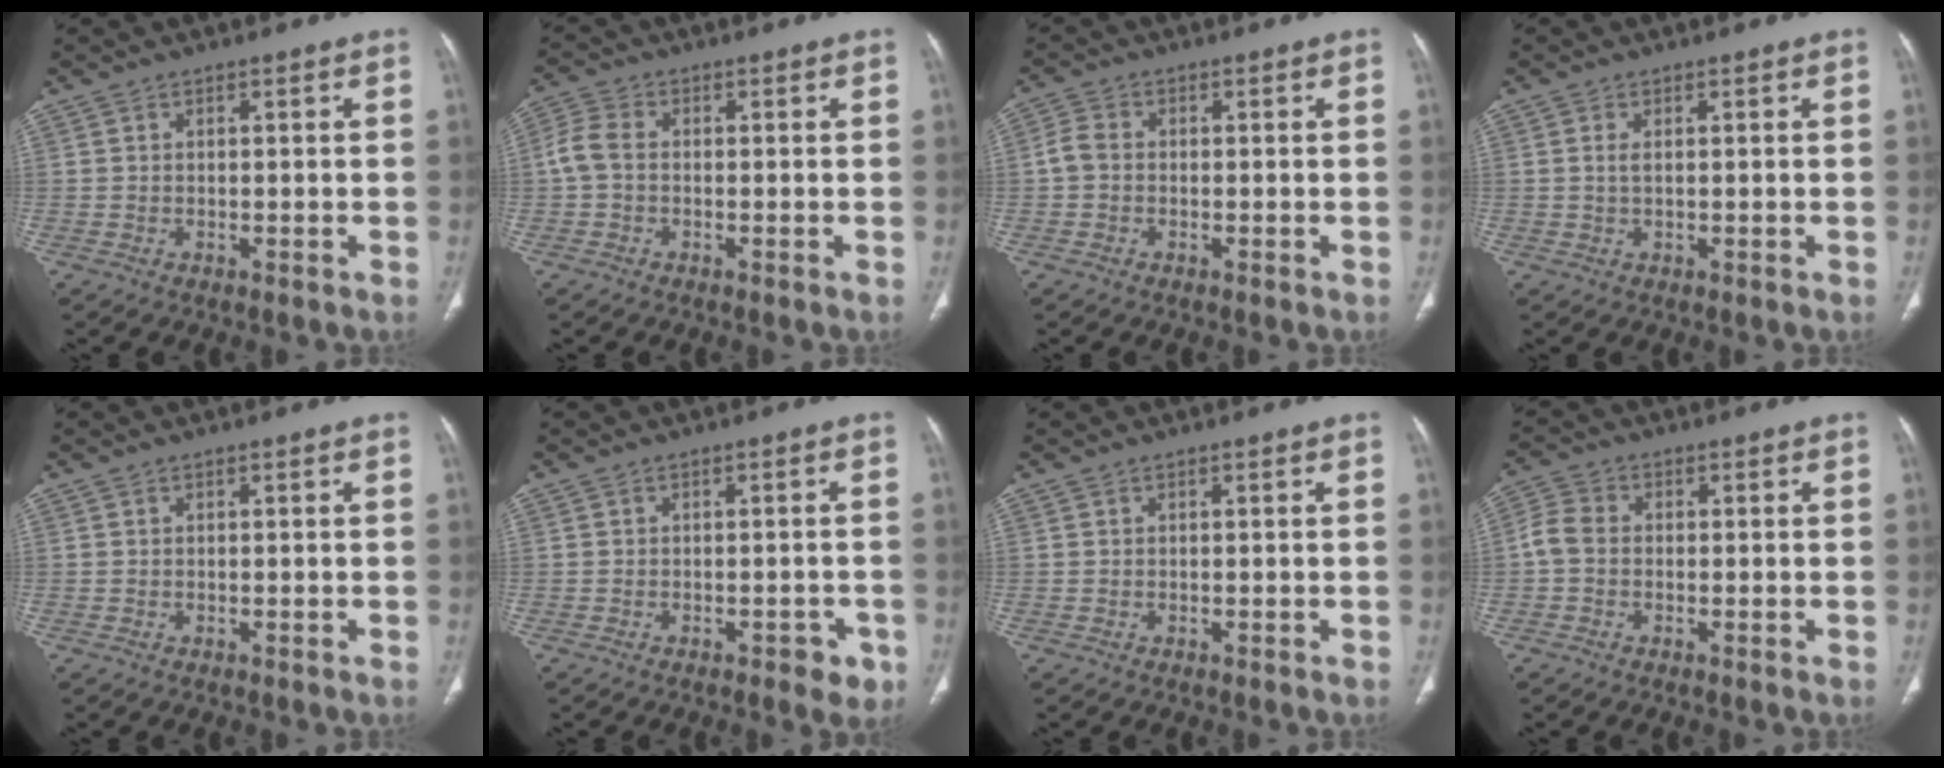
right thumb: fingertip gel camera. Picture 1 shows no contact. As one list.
[{"total": 4.3, "force": [-0.4, 2.9, 3.1], "torque": [-0.074, 0.011, -0.018]}, {"total": 3.0, "force": [-0.4, 2.3, 1.9], "torque": [-0.039, 0.008, -0.016]}, {"total": 1.4, "force": [0.3, 0.6, 1.3], "torque": [-0.031, 0.001, 0.007]}, {"total": 0.0}, {"total": 3.5, "force": [-1.8, 1.8, 2.4], "torque": [-0.015, 0.009, -0.020]}, {"total": 0.0}, {"total": 4.1, "force": [-0.6, 3.2, 2.6], "torque": [-0.054, 0.010, -0.021]}]